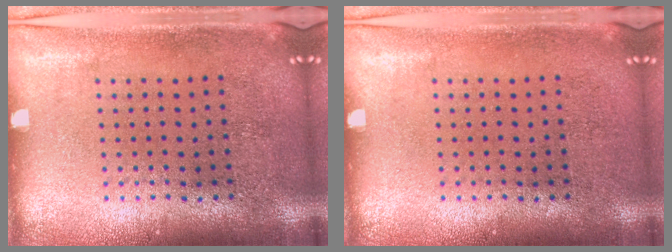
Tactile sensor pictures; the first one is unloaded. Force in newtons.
{"total": 0.0}